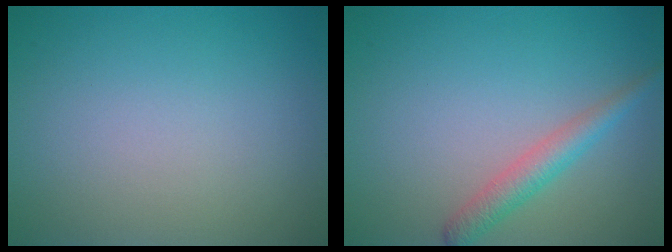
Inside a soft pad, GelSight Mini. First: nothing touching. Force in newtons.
{"total": 2.5, "press": 2.5, "slide": 0.1}